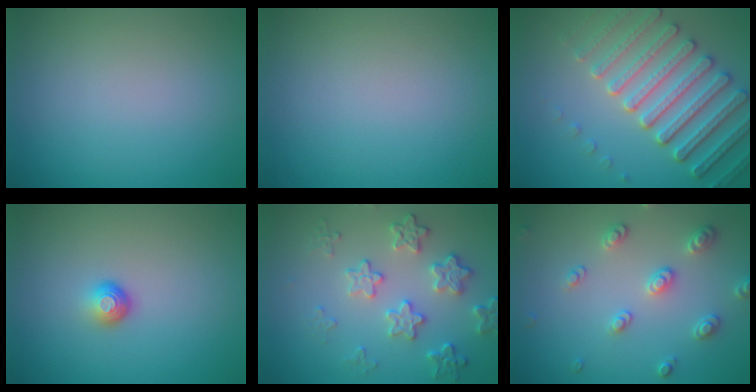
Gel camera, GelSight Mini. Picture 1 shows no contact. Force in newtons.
{"total": 0.0}
{"total": 6.3, "press": 5.5, "slide": 3.1}
{"total": 1.6, "press": 1.0, "slide": 1.2}
{"total": 4.1, "press": 3.6, "slide": 2.0}
{"total": 2.8, "press": 2.8, "slide": 0.2}